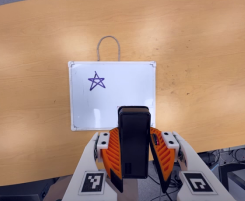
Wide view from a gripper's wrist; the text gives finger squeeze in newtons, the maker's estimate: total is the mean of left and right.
{"total": 7.3, "left": 5.5, "right": 9.0}